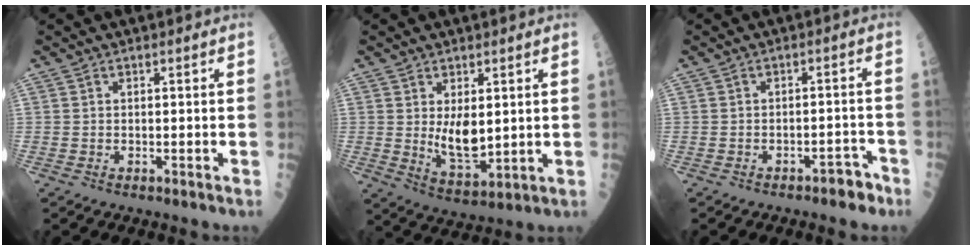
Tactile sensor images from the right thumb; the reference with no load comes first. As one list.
[{"total": 7.6, "force": [1.1, 3.7, 6.5], "torque": [-0.094, -0.023, 0.035]}, {"total": 3.6, "force": [-2.6, 1.6, 1.9], "torque": [-0.012, 0.033, -0.031]}]